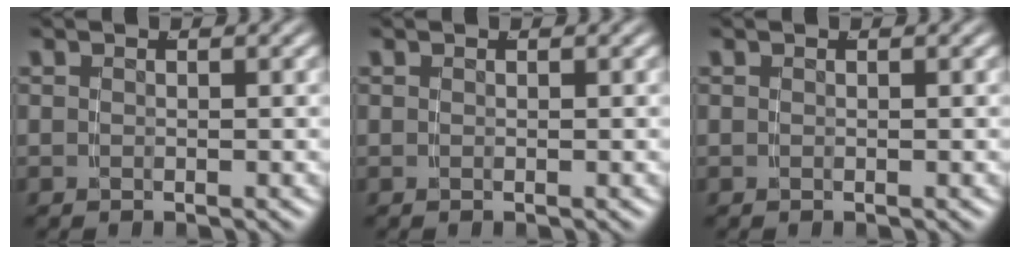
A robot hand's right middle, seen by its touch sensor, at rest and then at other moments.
{"total": 0.0}
{"total": 0.0}